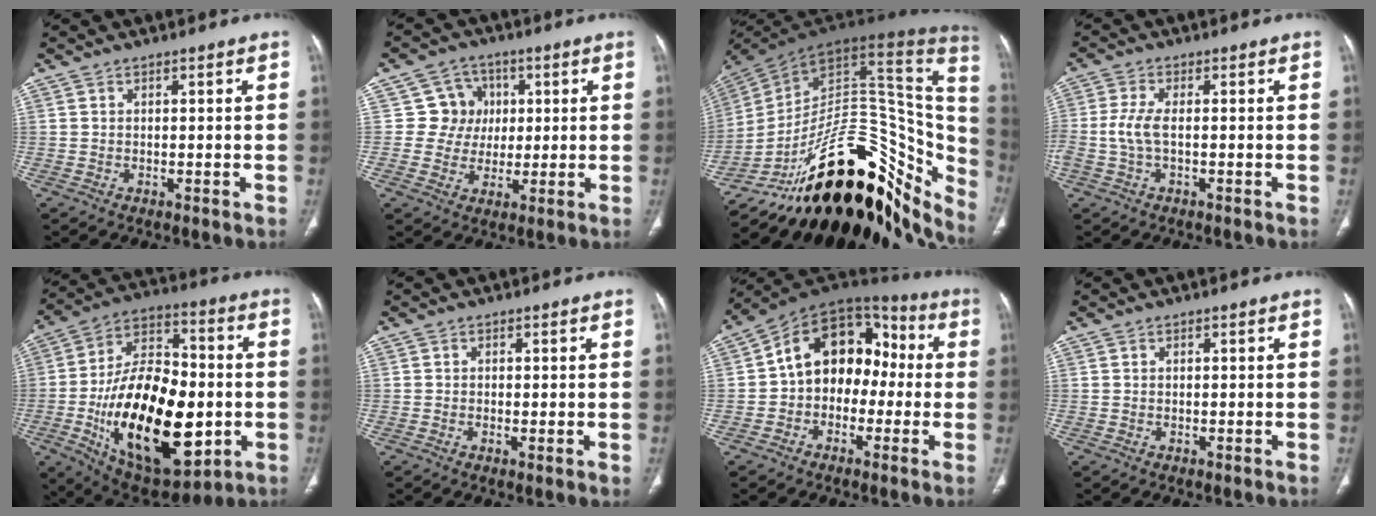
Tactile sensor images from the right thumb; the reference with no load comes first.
{"total": 7.5, "force": [1.4, 7.3, 1.1], "torque": [0.030, 0.010, 0.017]}
{"total": 38.0, "force": [-16.8, 20.3, 27.4], "torque": [-0.279, 0.081, -0.238]}
{"total": 4.4, "force": [-0.5, 1.7, 4.1], "torque": [-0.117, 0.002, -0.016]}
{"total": 30.5, "force": [-5.9, 16.0, 25.3], "torque": [-0.417, 0.005, -0.075]}
{"total": 1.5, "force": [-0.1, 0.5, 1.4], "torque": [-0.028, -0.005, -0.003]}
{"total": 15.2, "force": [-0.5, 11.3, 10.2], "torque": [-0.107, 0.056, -0.026]}
{"total": 0.0}